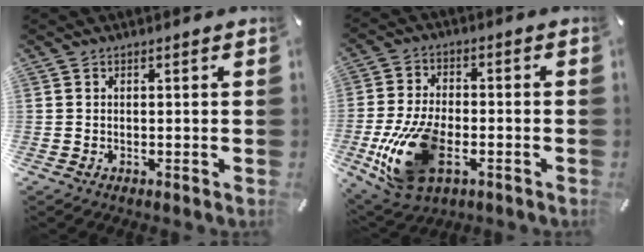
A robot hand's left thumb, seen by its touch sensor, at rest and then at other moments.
{"total": 16.6, "force": [-4.9, 9.9, 12.5], "torque": [-0.270, 0.001, -0.082]}